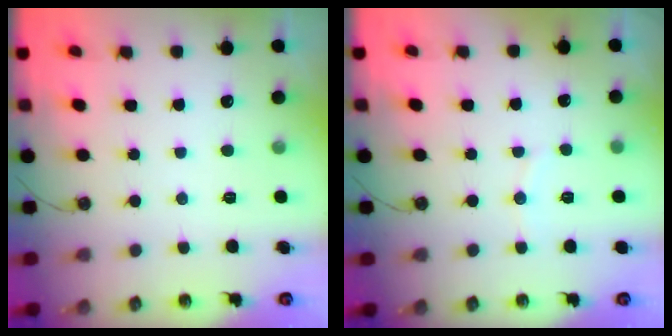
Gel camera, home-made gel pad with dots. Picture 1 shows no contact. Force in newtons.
{"total": 3.7, "press": 3.6, "slide": 0.8}